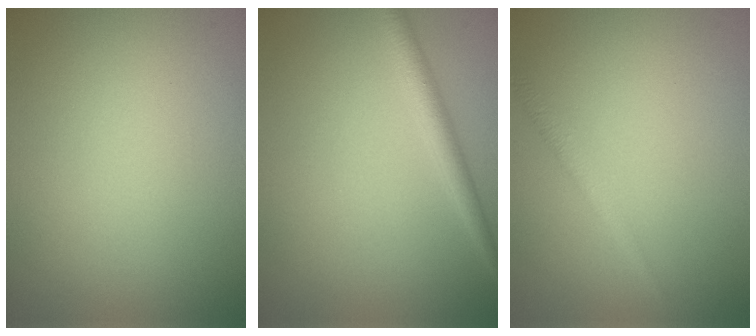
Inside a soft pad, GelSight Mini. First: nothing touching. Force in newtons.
{"total": 2.2, "press": 2.2, "slide": 0.1}
{"total": 1.4, "press": 1.4, "slide": 0.0}